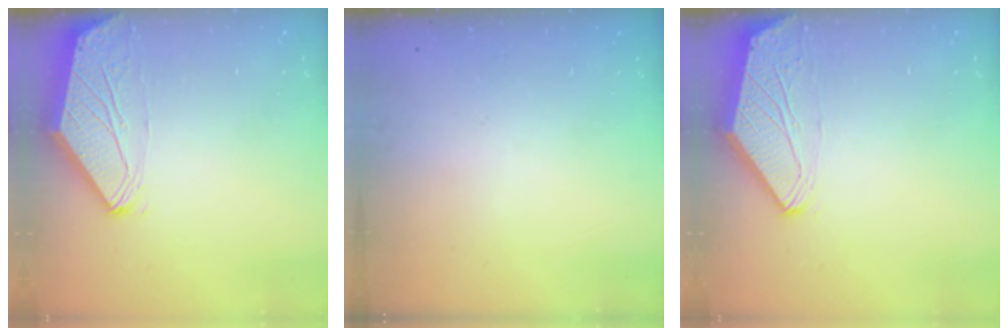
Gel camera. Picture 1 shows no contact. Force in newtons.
{"total": 0.0}
{"total": 0.0}